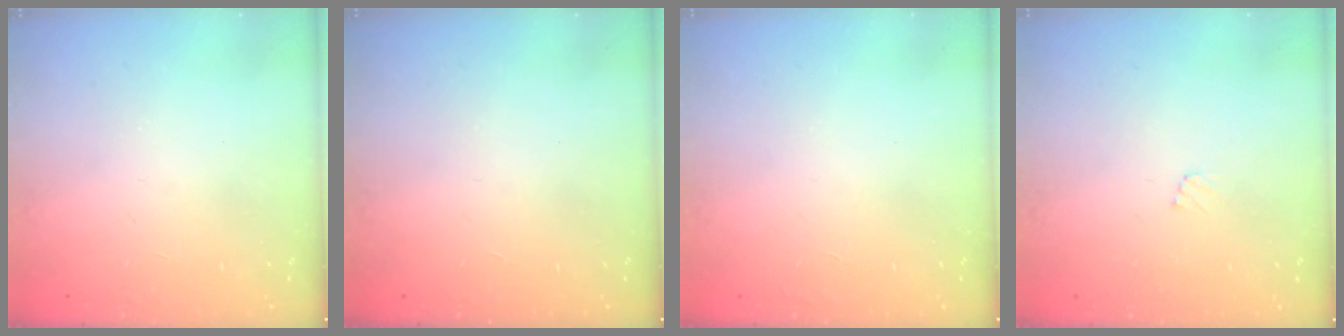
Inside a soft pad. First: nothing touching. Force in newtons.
{"total": 0.0}
{"total": 0.0}
{"total": 3.3, "press": 3.3, "slide": 0.4}